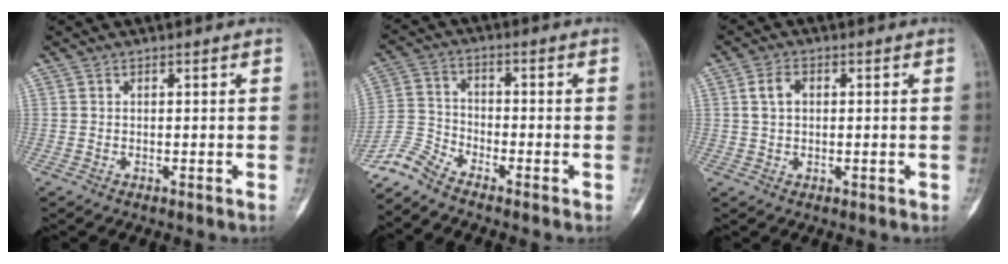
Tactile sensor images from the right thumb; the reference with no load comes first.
{"total": 5.8, "force": [-5.5, 1.3, 1.1], "torque": [-0.023, 0.025, -0.126]}
{"total": 3.9, "force": [0.6, 2.8, 2.7], "torque": [-0.047, 0.008, 0.007]}